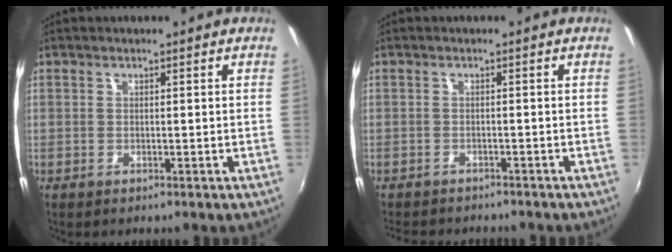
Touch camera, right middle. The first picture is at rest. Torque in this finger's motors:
{"motor_torque": [0.10, -0.20, 0.04, 0.03]}